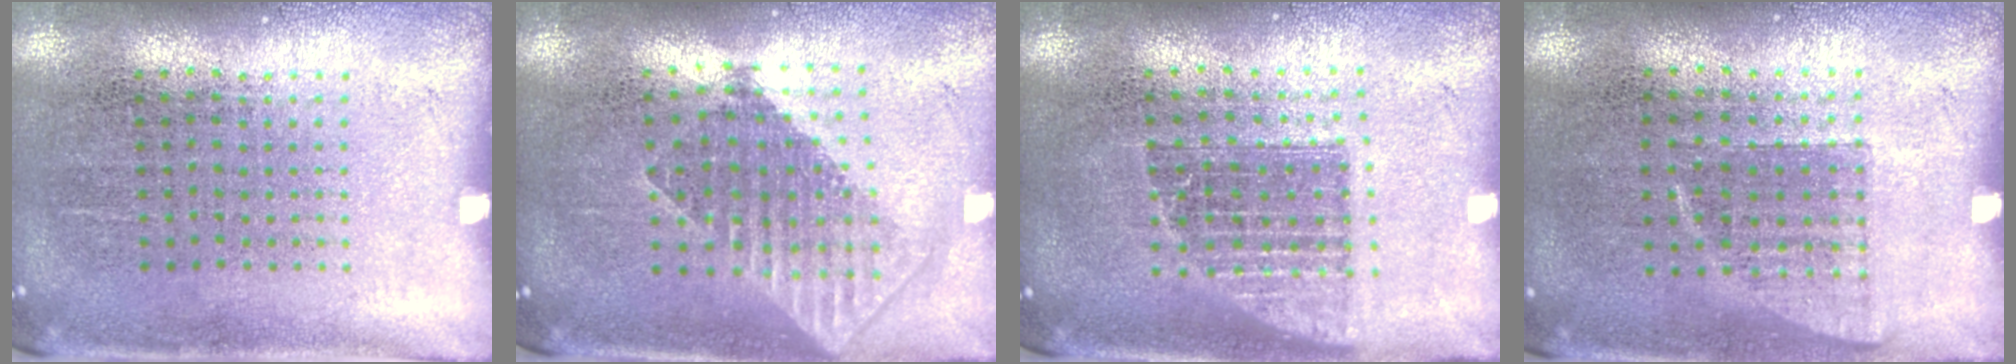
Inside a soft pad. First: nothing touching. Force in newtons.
{"total": 1.8, "press": 1.4, "slide": 1.1}
{"total": 1.3, "press": 1.1, "slide": 0.7}
{"total": 0.6, "press": 0.6, "slide": 0.1}